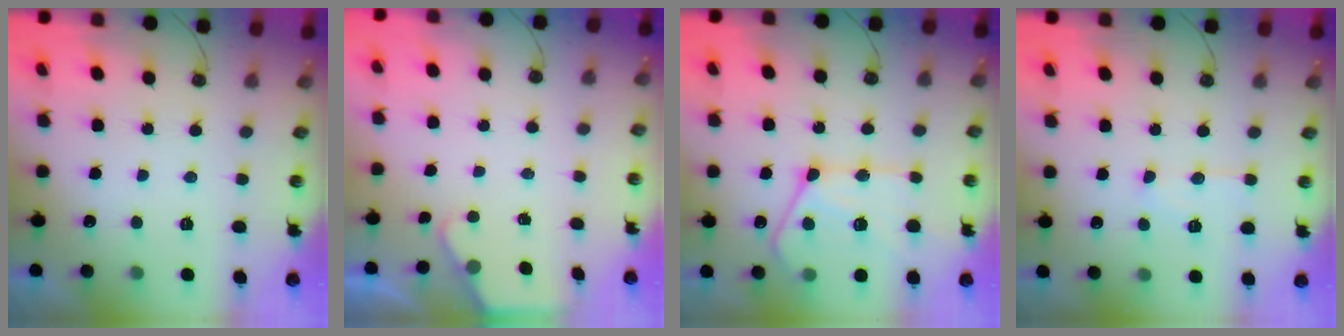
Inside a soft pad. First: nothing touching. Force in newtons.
{"total": 1.7, "press": 1.7, "slide": 0.3}
{"total": 17.8, "press": 17.7, "slide": 1.7}
{"total": 7.2, "press": 7.2, "slide": 0.6}